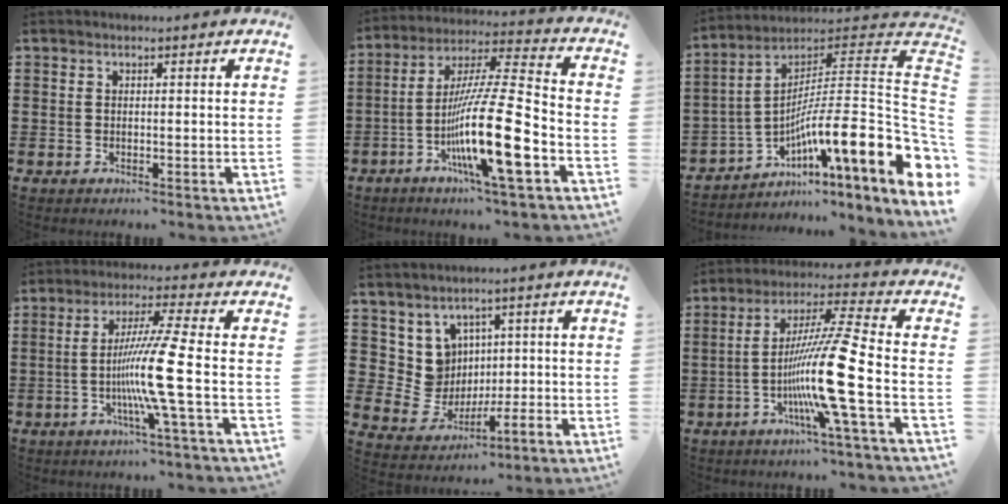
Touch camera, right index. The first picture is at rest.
{"total": 18.1, "force": [-6.4, 2.6, 16.8], "torque": [-0.332, -0.006, -0.113]}
{"total": 14.1, "force": [-3.9, 1.4, 13.5], "torque": [-0.216, -0.038, -0.081]}
{"total": 9.8, "force": [-2.3, -1.4, 9.5], "torque": [-0.187, -0.018, -0.055]}
{"total": 6.0, "force": [1.6, 5.5, 2.0], "torque": [-0.073, -0.001, 0.032]}
{"total": 13.4, "force": [-4.3, -1.5, 12.7], "torque": [-0.251, -0.017, -0.095]}